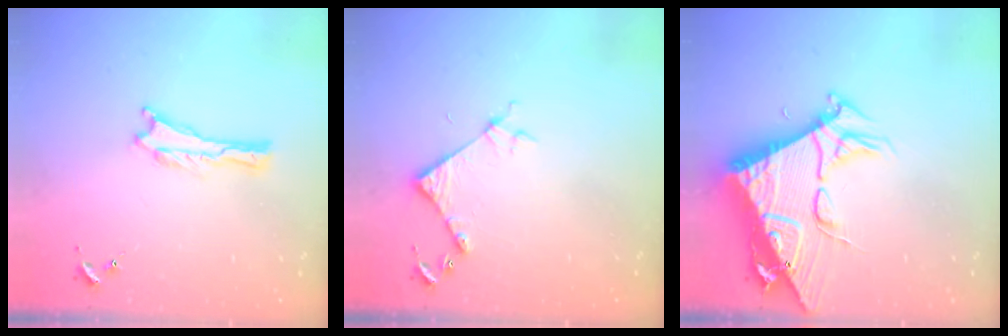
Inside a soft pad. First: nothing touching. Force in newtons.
{"total": 4.4, "press": 4.4, "slide": 0.4}
{"total": 10.8, "press": 10.8, "slide": 0.9}